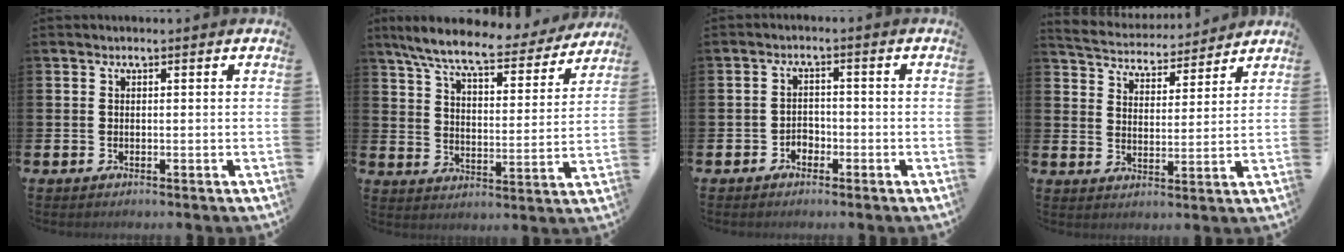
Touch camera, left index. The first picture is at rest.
{"total": 8.7, "force": [7.8, 1.0, 3.6], "torque": [-0.106, -0.043, 0.135]}
{"total": 2.0, "force": [-1.4, 1.3, 0.4], "torque": [-0.010, 0.004, -0.032]}
{"total": 4.9, "force": [4.8, 1.2, 0.0], "torque": [-0.030, -0.036, 0.082]}